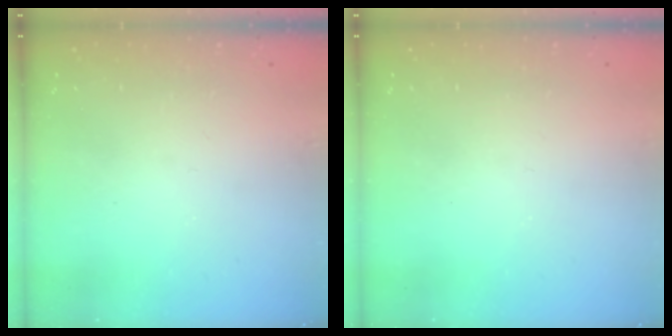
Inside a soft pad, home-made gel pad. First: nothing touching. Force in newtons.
{"total": 0.0}